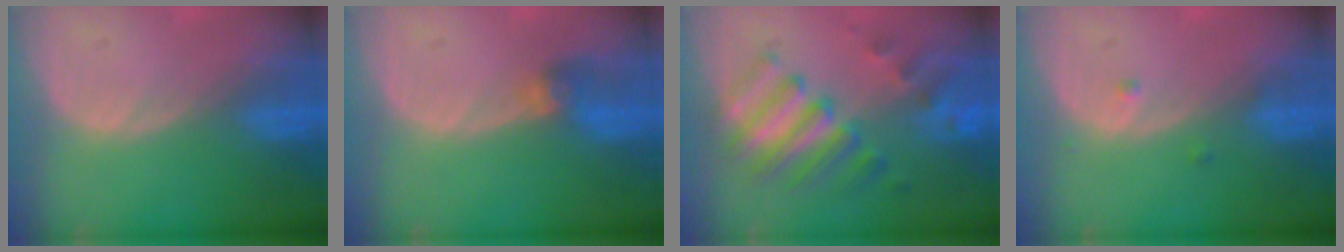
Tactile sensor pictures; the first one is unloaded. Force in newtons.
{"total": 2.6, "press": 2.6, "slide": 0.6}
{"total": 9.0, "press": 8.3, "slide": 3.7}
{"total": 0.8, "press": 0.8, "slide": 0.2}